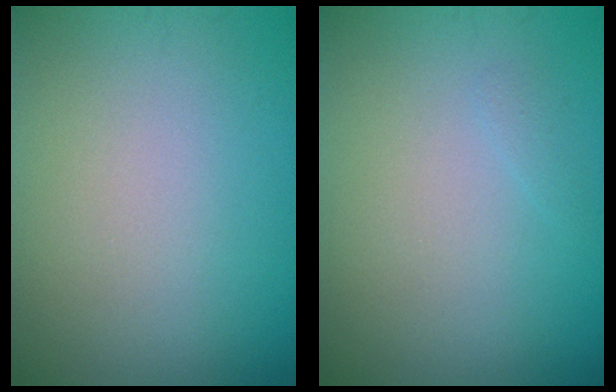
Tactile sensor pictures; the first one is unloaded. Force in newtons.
{"total": 0.5, "press": 0.5, "slide": 0.1}